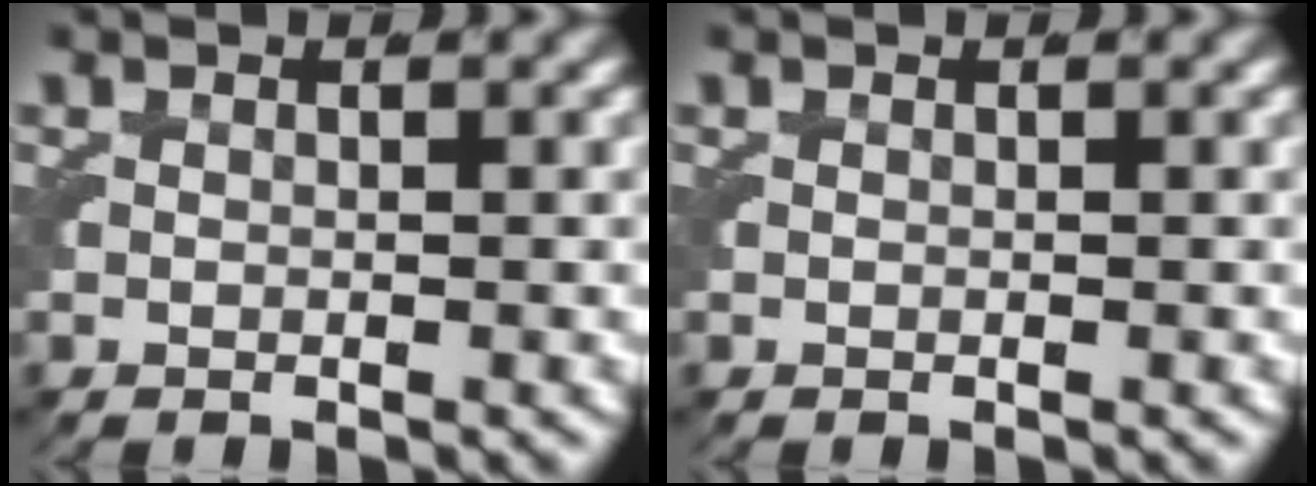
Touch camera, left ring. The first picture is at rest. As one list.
[{"total": 0.0}]